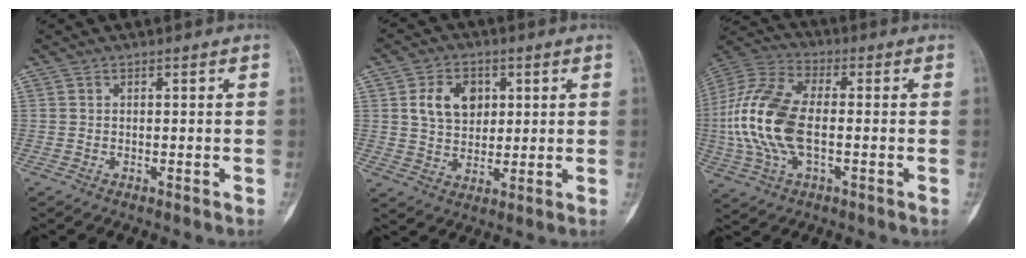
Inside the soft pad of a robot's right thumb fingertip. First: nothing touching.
{"total": 8.6, "force": [2.5, 6.3, 5.3], "torque": [-0.063, -0.008, 0.045]}
{"total": 17.3, "force": [-1.5, 9.0, 14.6], "torque": [-0.320, 0.019, -0.029]}